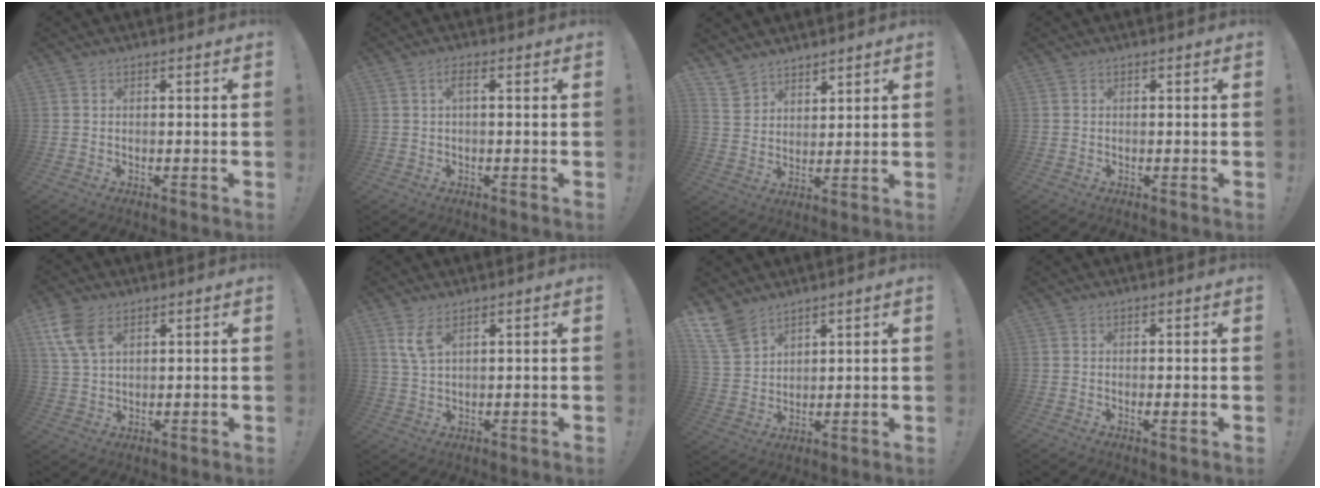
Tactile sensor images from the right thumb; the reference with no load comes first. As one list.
[{"total": 2.2, "force": [0.3, 0.4, 2.1], "torque": [-0.042, 0.004, 0.002]}, {"total": 6.7, "force": [5.8, 3.2, 0.1], "torque": [-0.015, -0.047, 0.115]}, {"total": 0.0}, {"total": 8.5, "force": [4.5, 4.7, 5.5], "torque": [-0.104, -0.012, 0.087]}, {"total": 5.2, "force": [3.0, 1.6, 4.0], "torque": [-0.080, -0.006, 0.055]}, {"total": 9.1, "force": [7.1, 4.6, 3.2], "torque": [-0.073, -0.040, 0.144]}, {"total": 1.0, "force": [0.3, 0.1, 1.0], "torque": [-0.016, -0.002, 0.005]}]